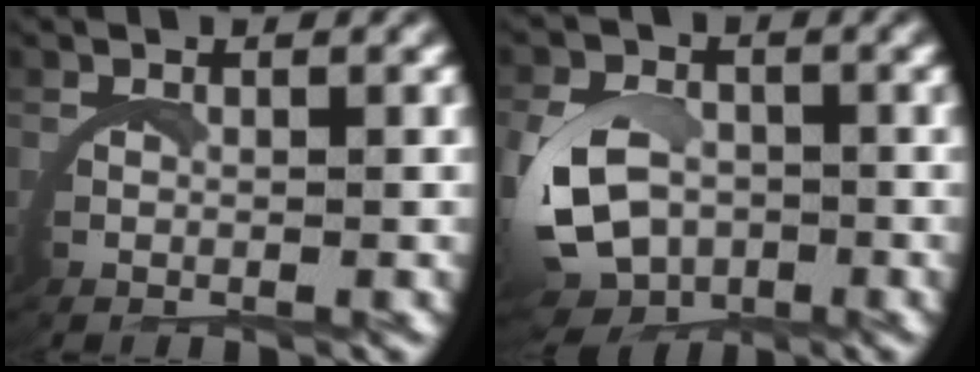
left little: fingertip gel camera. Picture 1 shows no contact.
{"total": 6.9, "force": [-1.7, 5.7, 3.5], "torque": [-0.094, -0.035, -0.019]}